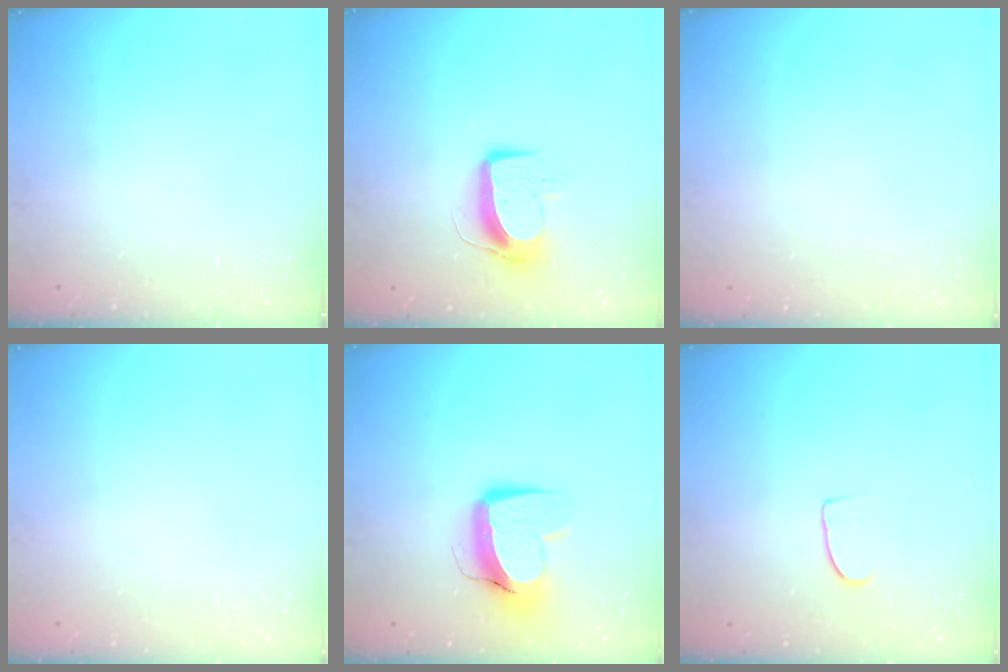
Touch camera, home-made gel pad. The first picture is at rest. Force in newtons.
{"total": 10.0, "press": 10.0, "slide": 0.5}
{"total": 0.0}
{"total": 0.0}
{"total": 13.0, "press": 12.9, "slide": 1.7}
{"total": 6.5, "press": 6.5, "slide": 0.5}